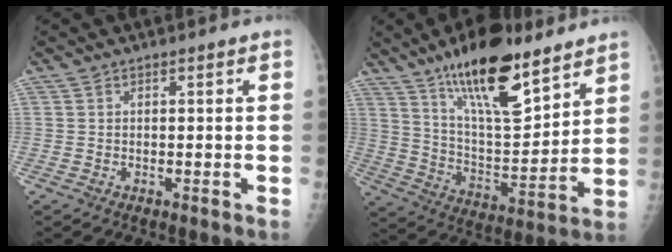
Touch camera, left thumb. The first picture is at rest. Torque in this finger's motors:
{"motor_torque": [0.88, 0.12, 1.64, -1.13, 0.44]}